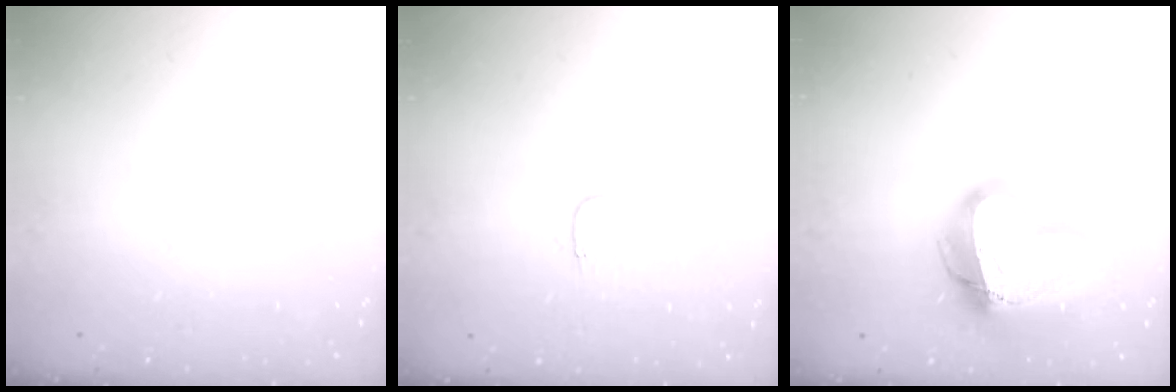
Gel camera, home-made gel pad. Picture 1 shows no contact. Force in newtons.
{"total": 3.6, "press": 3.6, "slide": 0.3}
{"total": 21.0, "press": 20.9, "slide": 1.9}